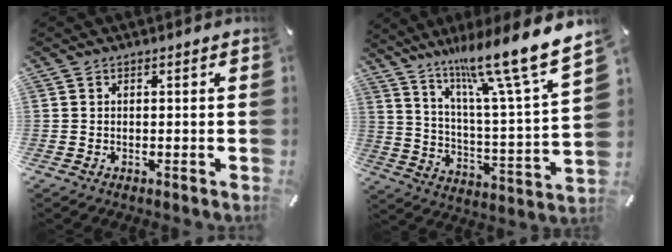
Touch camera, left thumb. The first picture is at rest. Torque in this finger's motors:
{"motor_torque": [3.23, 1.78, 0.36, -0.57, 0.29]}